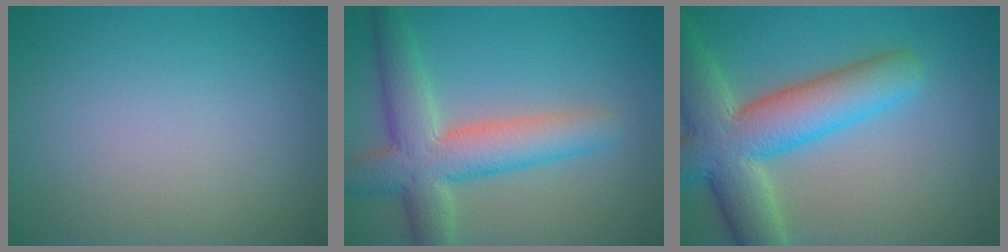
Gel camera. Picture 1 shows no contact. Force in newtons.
{"total": 7.0, "press": 7.0, "slide": 0.4}
{"total": 9.6, "press": 9.6, "slide": 0.7}